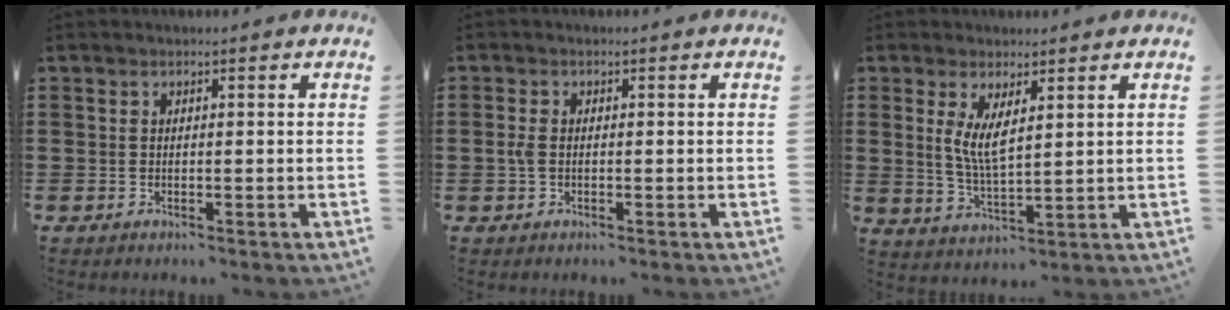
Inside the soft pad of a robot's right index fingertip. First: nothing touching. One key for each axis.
{"total": 1.8, "fx": -0.2, "fy": 1.1, "fz": 1.4, "tx": -0.037, "ty": 0.002, "tz": -0.008}
{"total": 5.2, "fx": 1.8, "fy": 1.6, "fz": 4.6, "tx": -0.096, "ty": -0.001, "tz": 0.033}